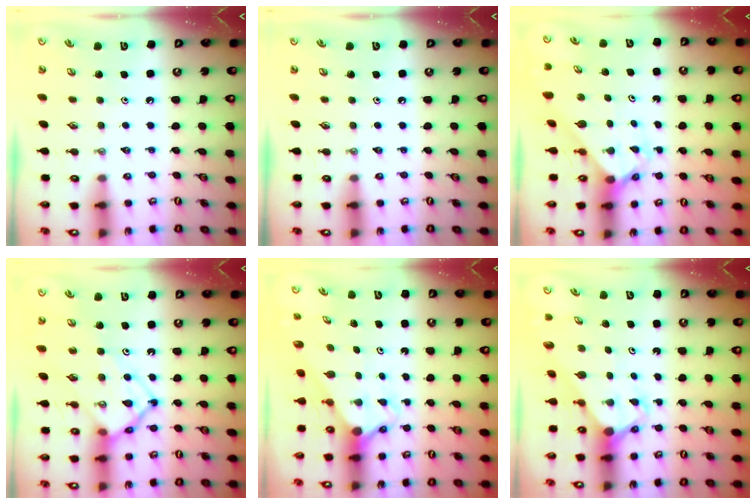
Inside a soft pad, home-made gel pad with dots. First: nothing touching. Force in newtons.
{"total": 0.0}
{"total": 2.3, "press": 2.3, "slide": 0.2}
{"total": 14.9, "press": 14.9, "slide": 1.6}
{"total": 2.7, "press": 2.7, "slide": 0.2}
{"total": 5.2, "press": 5.1, "slide": 0.2}